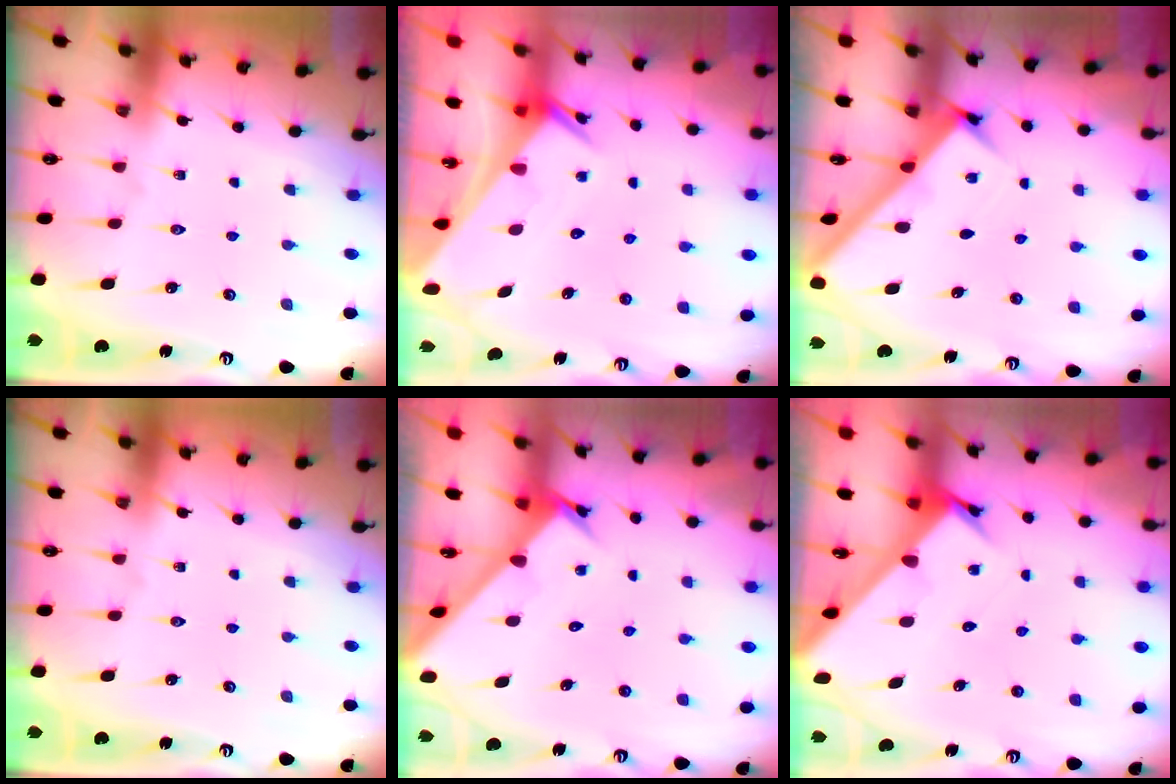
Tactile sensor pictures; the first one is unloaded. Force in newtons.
{"total": 2.5, "press": 2.5, "slide": 0.1}
{"total": 2.7, "press": 2.7, "slide": 0.4}
{"total": 0.0}
{"total": 2.4, "press": 2.4, "slide": 0.1}
{"total": 2.8, "press": 2.8, "slide": 0.3}